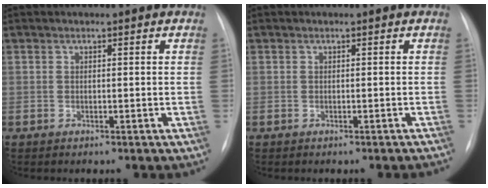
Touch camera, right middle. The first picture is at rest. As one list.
[{"total": 1.0, "force": [-1.0, 0.0, 0.4], "torque": [-0.005, 0.001, -0.011]}]